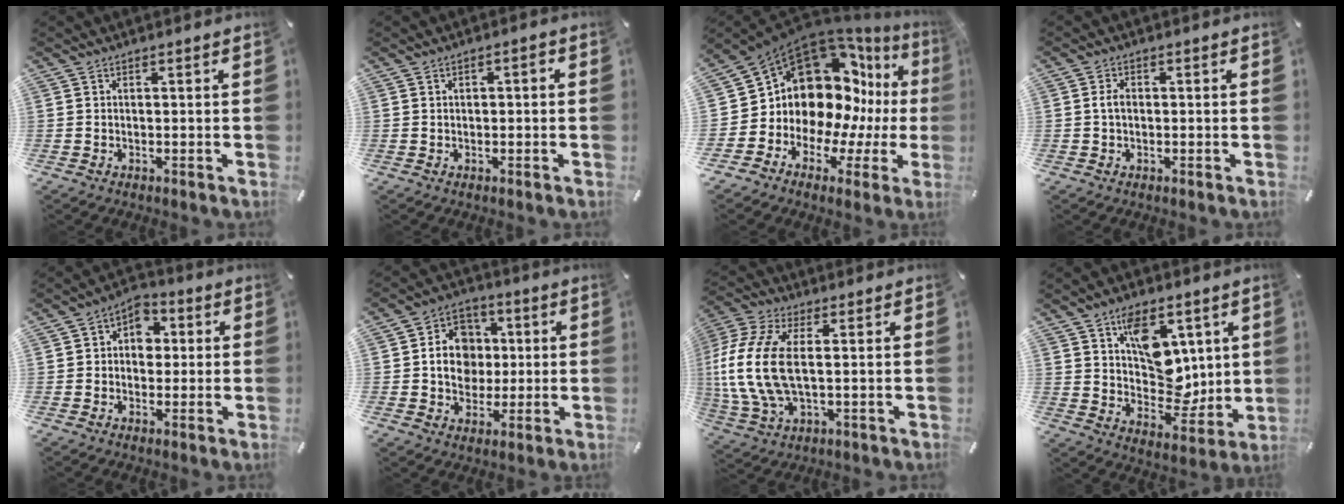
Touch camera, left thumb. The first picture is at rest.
{"total": 1.7, "force": [-0.1, 1.0, 1.4], "torque": [-0.028, 0.007, -0.005]}
{"total": 16.4, "force": [4.6, 12.6, 9.4], "torque": [-0.168, -0.090, 0.097]}
{"total": 2.4, "force": [-0.1, 1.6, 1.8], "torque": [-0.044, 0.001, -0.006]}
{"total": 5.9, "force": [0.0, 5.1, 2.9], "torque": [-0.038, 0.004, -0.005]}
{"total": 10.9, "force": [0.1, 9.4, 5.4], "torque": [-0.083, 0.014, 0.005]}
{"total": 15.8, "force": [1.2, 7.9, 13.6], "torque": [-0.308, -0.012, 0.023]}
{"total": 12.6, "force": [4.5, 8.9, 7.7], "torque": [-0.089, -0.028, 0.083]}